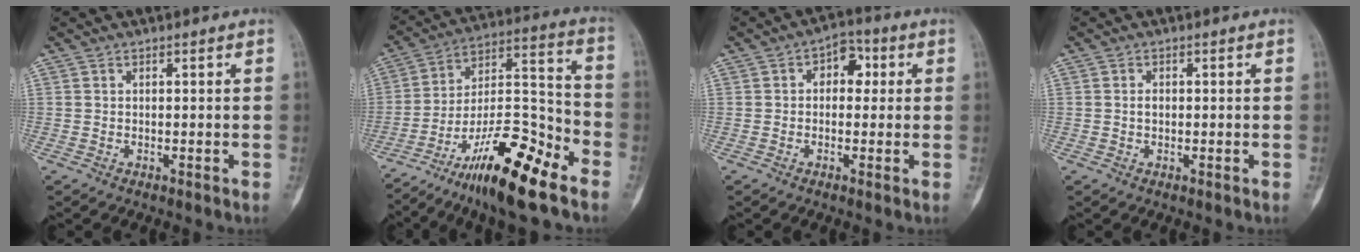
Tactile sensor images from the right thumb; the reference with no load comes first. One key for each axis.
{"total": 20.4, "fx": -13.0, "fy": 5.0, "fz": 14.9, "tx": -0.262, "ty": 0.084, "tz": -0.221}
{"total": 5.9, "fx": 1.1, "fy": 4.1, "fz": 4.2, "tx": -0.023, "ty": 0.011, "tz": 0.007}
{"total": 1.1, "fx": 0.0, "fy": 0.7, "fz": 0.8, "tx": -0.010, "ty": 0.002, "tz": 0.001}